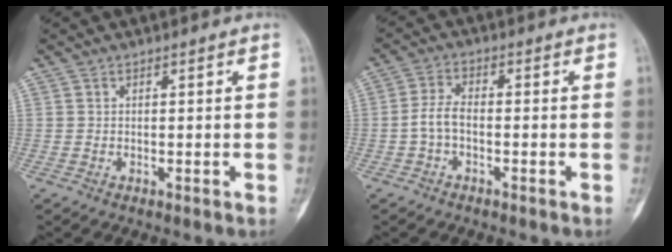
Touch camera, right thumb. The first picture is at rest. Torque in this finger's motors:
{"motor_torque": [-0.32, 0.51, 0.42, -0.44, 0.01]}